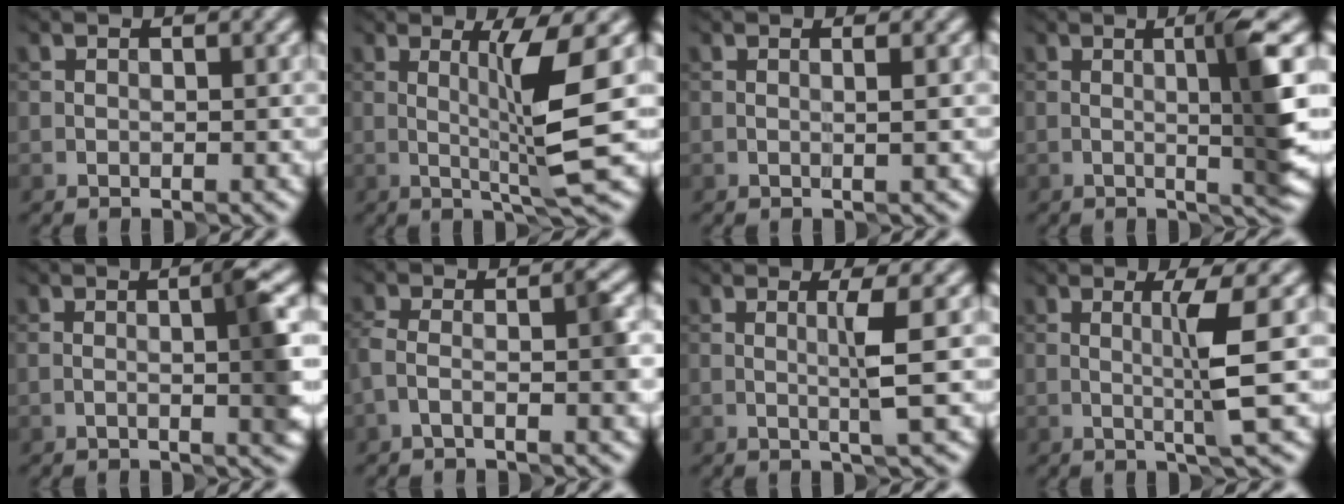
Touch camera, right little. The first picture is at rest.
{"total": 5.5, "force": [0.7, 0.0, 5.5], "torque": [-0.102, -0.002, 0.015]}
{"total": 1.3, "force": [0.6, 0.1, 1.2], "torque": [-0.002, -0.002, -0.002]}
{"total": 5.6, "force": [0.6, 0.2, 5.5], "torque": [-0.086, 0.005, 0.014]}
{"total": 3.5, "force": [-0.1, 0.3, 3.5], "torque": [-0.055, 0.005, -0.003]}
{"total": 3.2, "force": [-1.3, 0.8, 2.8], "torque": [-0.061, 0.007, -0.032]}
{"total": 2.5, "force": [0.4, -0.3, 2.4], "torque": [-0.047, -0.001, 0.009]}
{"total": 3.5, "force": [0.5, -0.3, 3.4], "torque": [-0.062, -0.001, 0.012]}